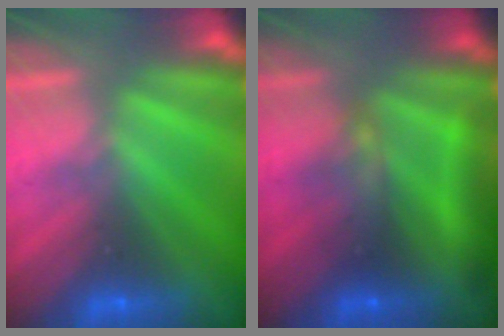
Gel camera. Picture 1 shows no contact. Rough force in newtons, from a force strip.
{"total": 7.5}